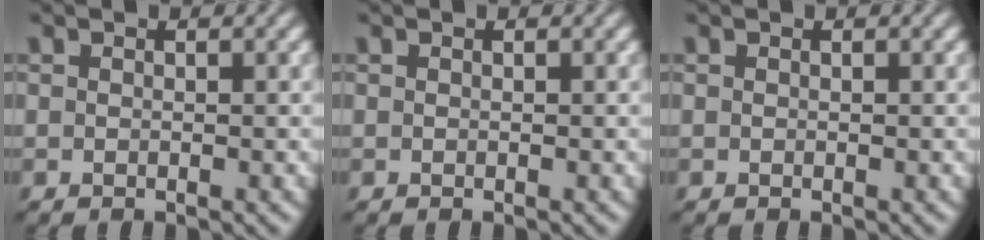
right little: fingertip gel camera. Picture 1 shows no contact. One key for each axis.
{"total": 0.0}
{"total": 0.0}